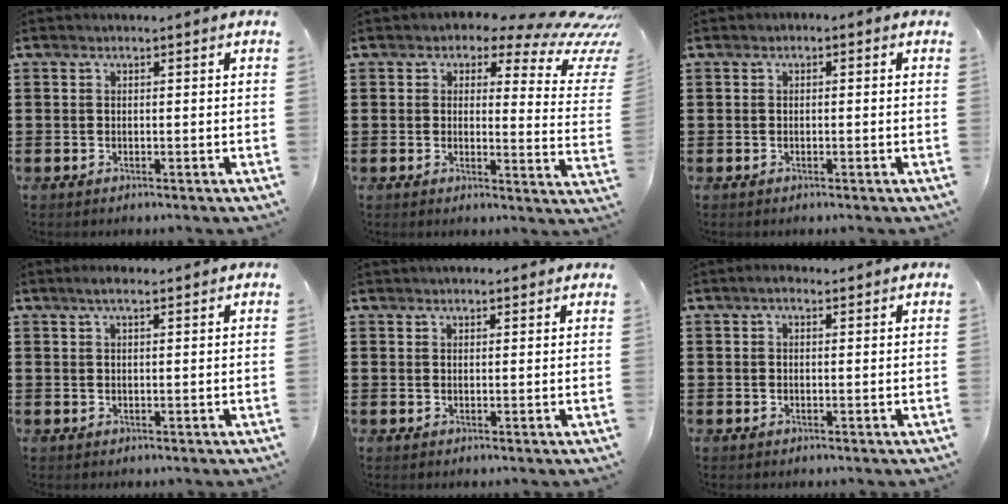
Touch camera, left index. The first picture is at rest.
{"total": 5.9, "force": [4.1, 2.1, 3.7], "torque": [-0.059, -0.029, 0.064]}
{"total": 0.6, "force": [-0.3, 0.4, 0.3], "torque": [-0.008, 0.000, -0.006]}
{"total": 2.4, "force": [1.5, 0.5, 1.7], "torque": [-0.035, 0.004, 0.027]}
{"total": 1.8, "force": [1.7, 0.5, 0.4], "torque": [-0.010, 0.002, 0.033]}
{"total": 1.5, "force": [0.7, 0.7, 1.2], "torque": [-0.023, 0.005, 0.012]}